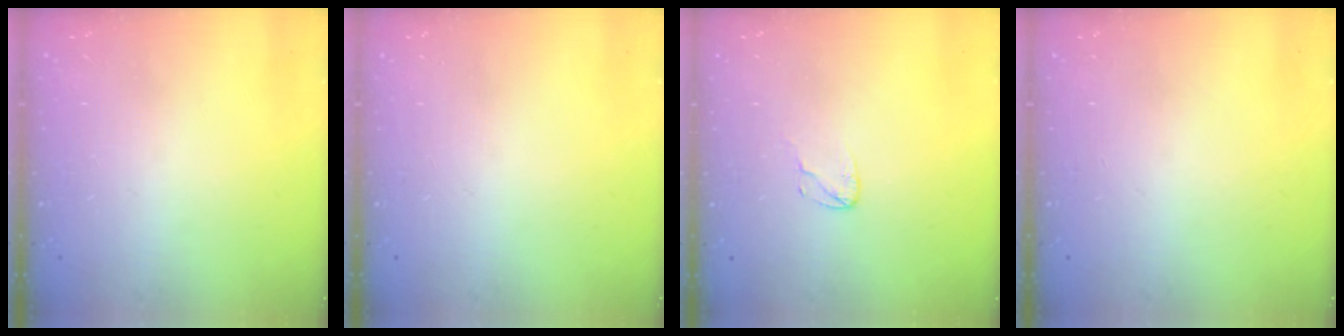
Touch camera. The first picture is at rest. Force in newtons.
{"total": 0.0}
{"total": 3.7, "press": 3.7, "slide": 0.3}
{"total": 0.0}